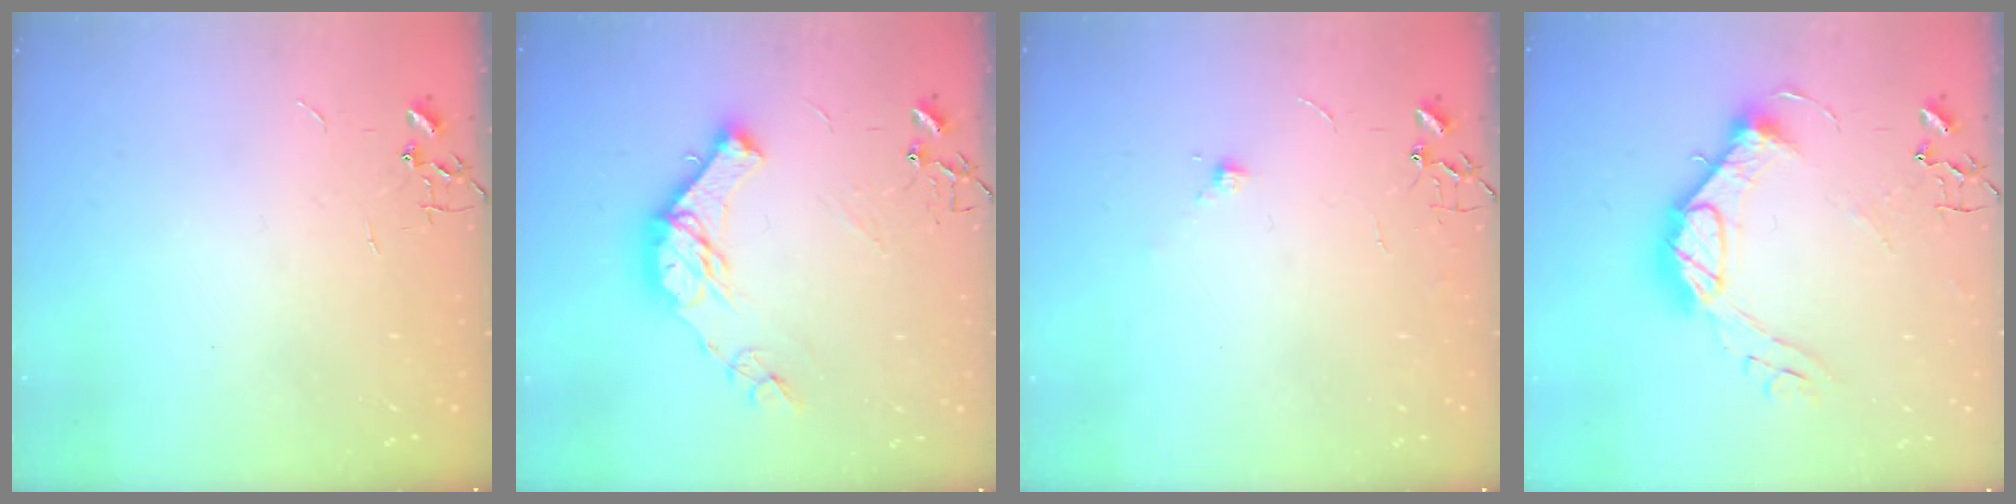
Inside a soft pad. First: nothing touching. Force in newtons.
{"total": 16.6, "press": 16.6, "slide": 1.3}
{"total": 5.6, "press": 5.6, "slide": 0.7}
{"total": 14.2, "press": 14.1, "slide": 0.8}